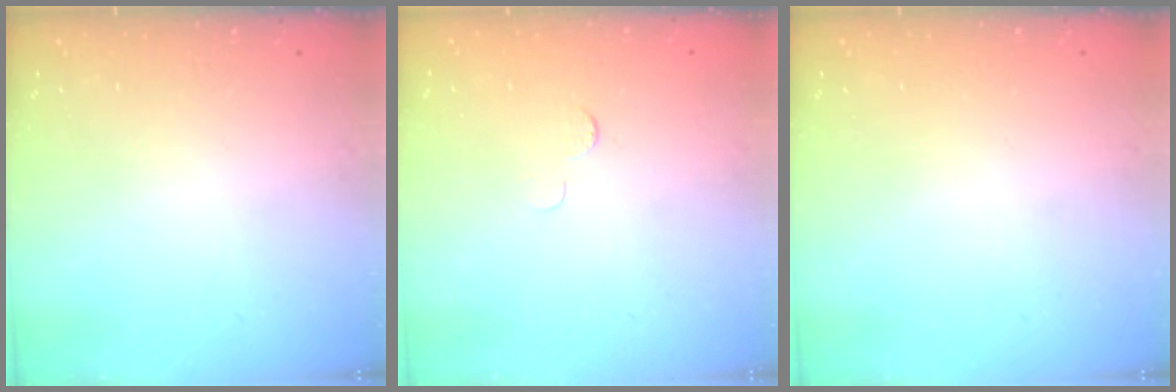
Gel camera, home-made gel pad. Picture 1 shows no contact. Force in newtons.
{"total": 2.5, "press": 2.5, "slide": 0.2}
{"total": 0.0}